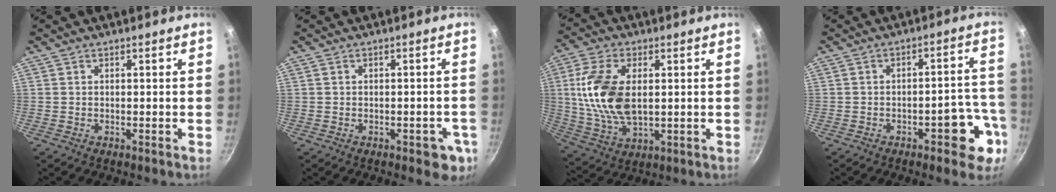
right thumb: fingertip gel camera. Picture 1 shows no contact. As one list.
[{"total": 5.5, "force": [-1.9, 3.0, 4.2], "torque": [-0.018, 0.016, -0.016]}, {"total": 14.7, "force": [1.8, 8.2, 12.0], "torque": [-0.230, -0.005, 0.036]}, {"total": 9.1, "force": [-4.2, 3.9, 7.1], "torque": [-0.059, 0.045, -0.047]}]